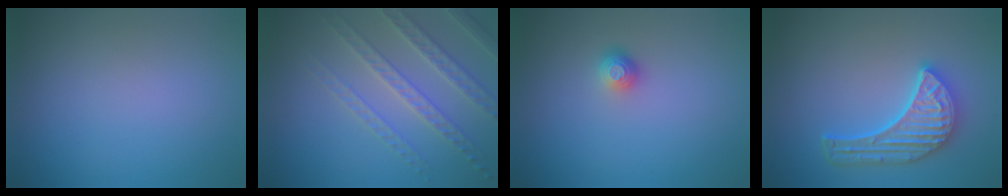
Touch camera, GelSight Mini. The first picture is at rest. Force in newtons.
{"total": 3.9, "press": 3.7, "slide": 1.1}
{"total": 1.1, "press": 1.0, "slide": 0.5}
{"total": 5.4, "press": 4.5, "slide": 3.0}